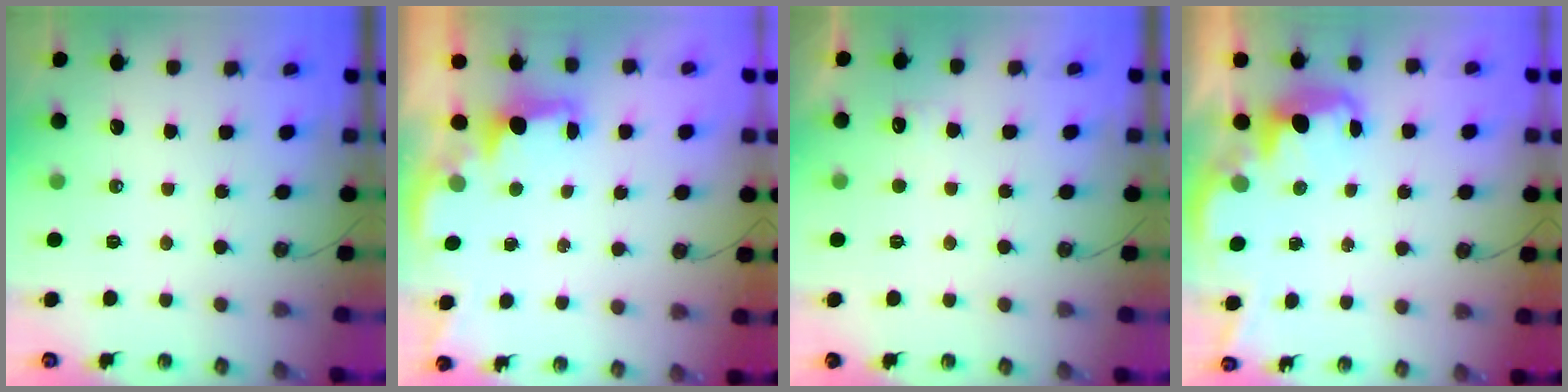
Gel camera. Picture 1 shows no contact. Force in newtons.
{"total": 1.7, "press": 1.6, "slide": 0.6}
{"total": 3.9, "press": 3.7, "slide": 1.2}
{"total": 3.0, "press": 2.9, "slide": 0.7}